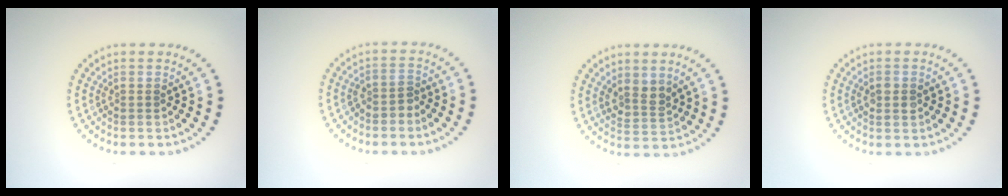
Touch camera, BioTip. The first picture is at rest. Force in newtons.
{"total": 1.3, "press": 1.1, "slide": 0.7}
{"total": 2.2, "press": 1.8, "slide": 1.2}
{"total": 1.2, "press": 1.2, "slide": 0.1}